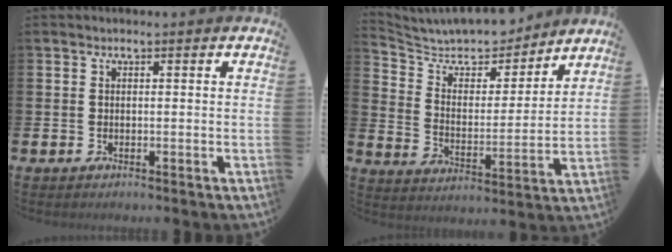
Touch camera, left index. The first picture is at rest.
{"total": 8.0, "force": [7.5, 2.2, 1.6], "torque": [-0.063, -0.061, 0.128]}